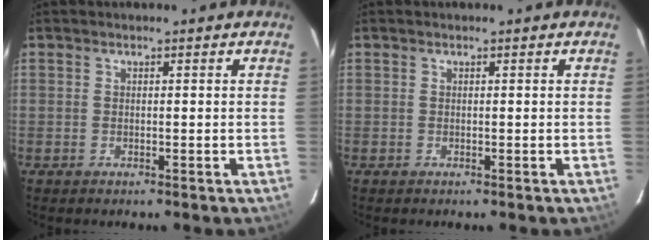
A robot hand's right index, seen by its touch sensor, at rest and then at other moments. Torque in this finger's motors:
{"motor_torque": [0.00, 0.00, 0.01, 0.00]}